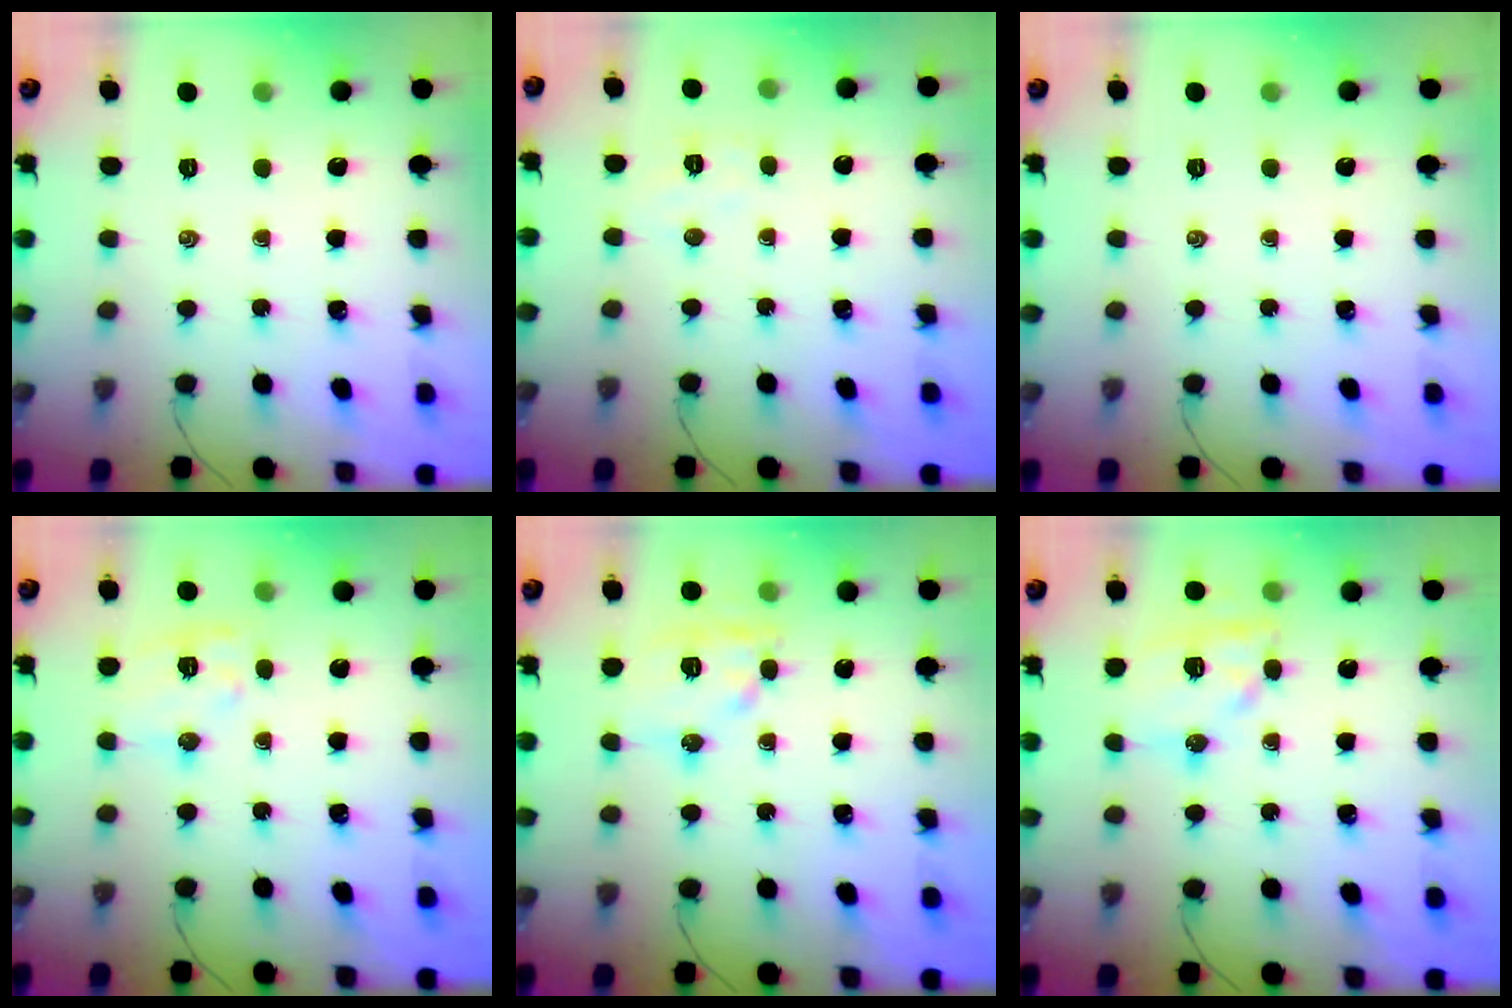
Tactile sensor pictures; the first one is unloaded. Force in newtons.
{"total": 4.0, "press": 3.9, "slide": 0.9}
{"total": 0.0}
{"total": 11.1, "press": 11.1, "slide": 0.6}
{"total": 11.5, "press": 11.5, "slide": 1.0}
{"total": 12.6, "press": 12.5, "slide": 1.9}